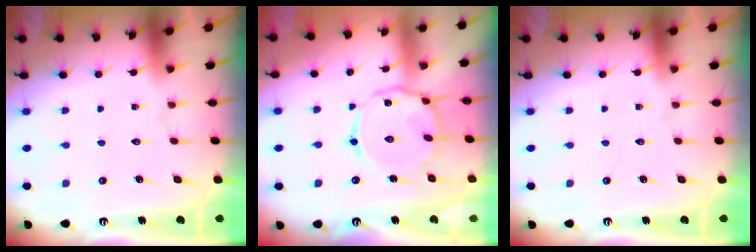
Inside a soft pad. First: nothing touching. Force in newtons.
{"total": 9.4, "press": 9.4, "slide": 0.8}
{"total": 0.0}